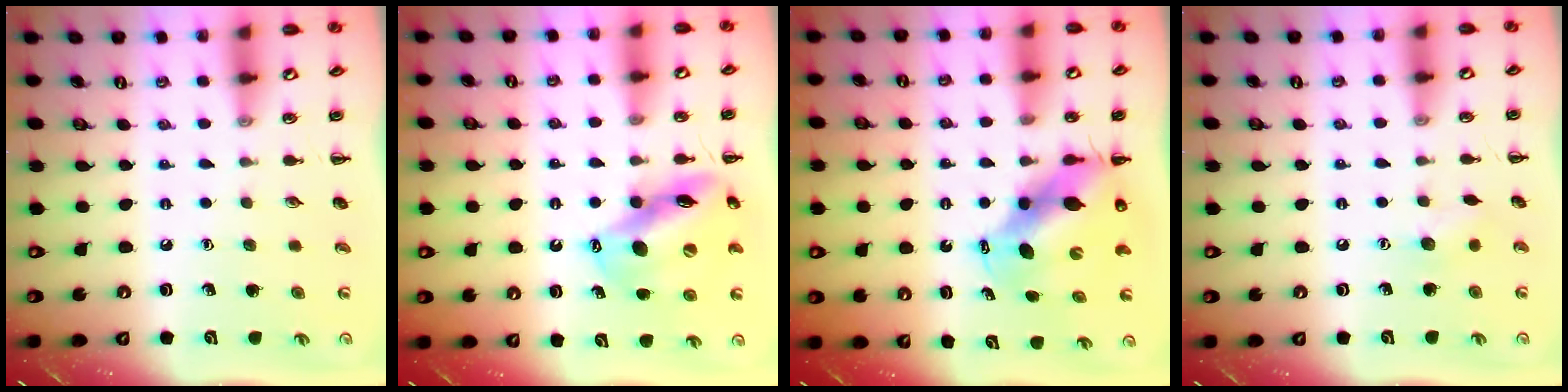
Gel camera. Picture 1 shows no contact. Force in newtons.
{"total": 13.6, "press": 13.1, "slide": 3.6}
{"total": 10.2, "press": 9.8, "slide": 2.8}
{"total": 5.1, "press": 4.9, "slide": 1.2}